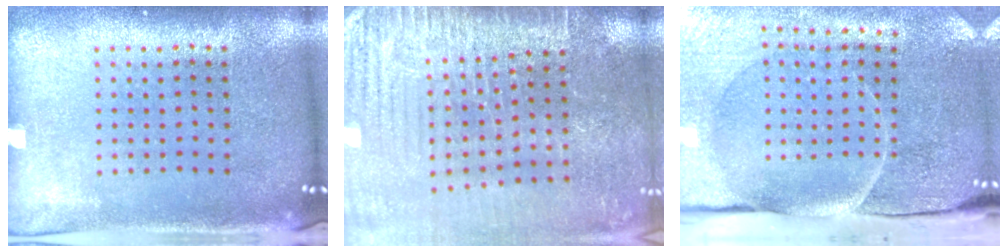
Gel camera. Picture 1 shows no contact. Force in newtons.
{"total": 3.4, "press": 3.4, "slide": 0.1}
{"total": 4.9, "press": 3.9, "slide": 2.9}